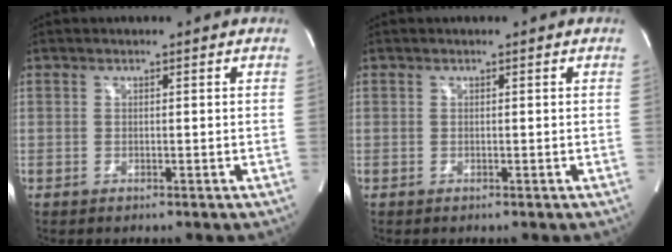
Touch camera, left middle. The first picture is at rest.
{"total": 0.0}